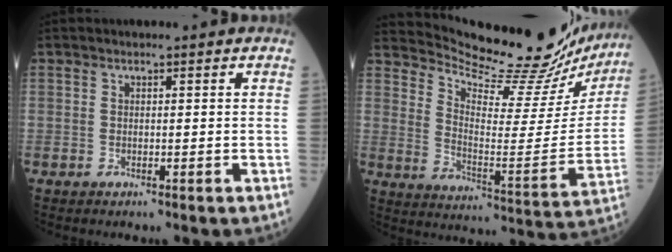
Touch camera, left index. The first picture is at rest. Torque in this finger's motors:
{"motor_torque": [0.93, -1.21, 0.02, 0.01]}